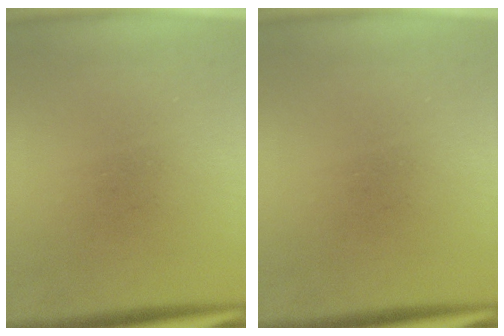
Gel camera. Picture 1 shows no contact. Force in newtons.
{"total": 0.0}